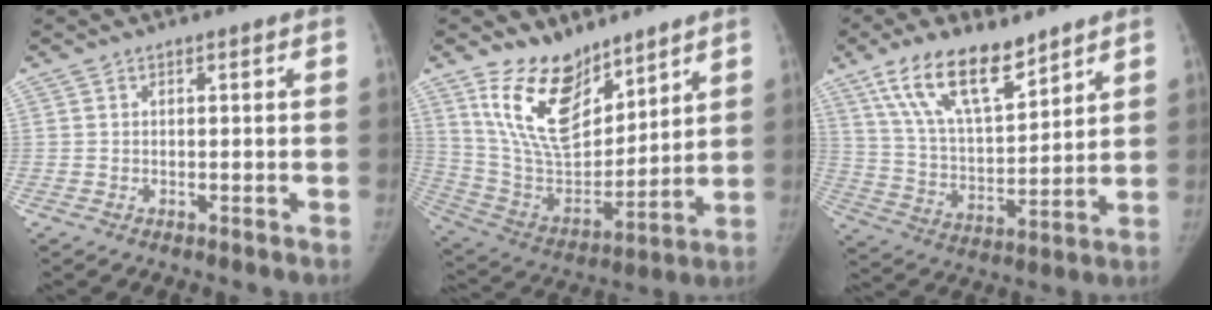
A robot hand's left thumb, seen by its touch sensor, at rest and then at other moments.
{"total": 17.6, "force": [12.1, 8.6, 9.4], "torque": [-0.121, -0.078, 0.243]}
{"total": 16.0, "force": [10.7, 6.2, 10.2], "torque": [-0.154, -0.051, 0.205]}